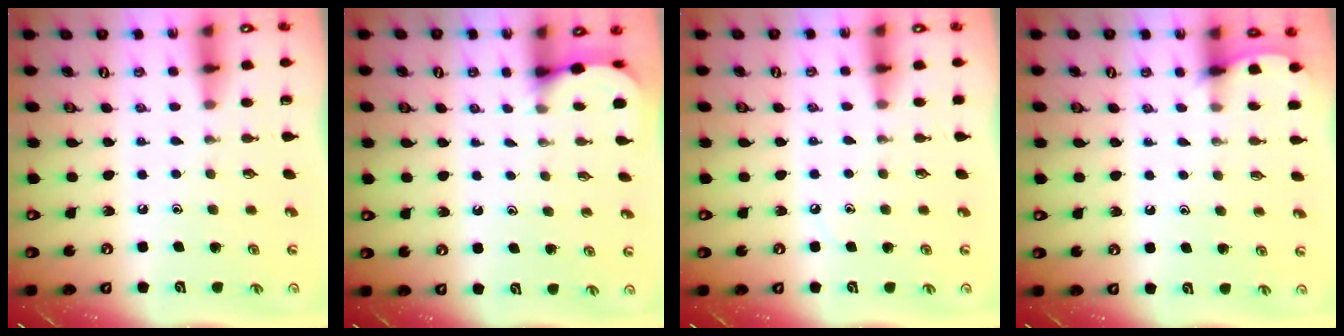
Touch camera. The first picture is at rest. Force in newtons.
{"total": 2.6, "press": 2.6, "slide": 0.2}
{"total": 2.7, "press": 2.7, "slide": 0.4}
{"total": 2.6, "press": 2.6, "slide": 0.3}